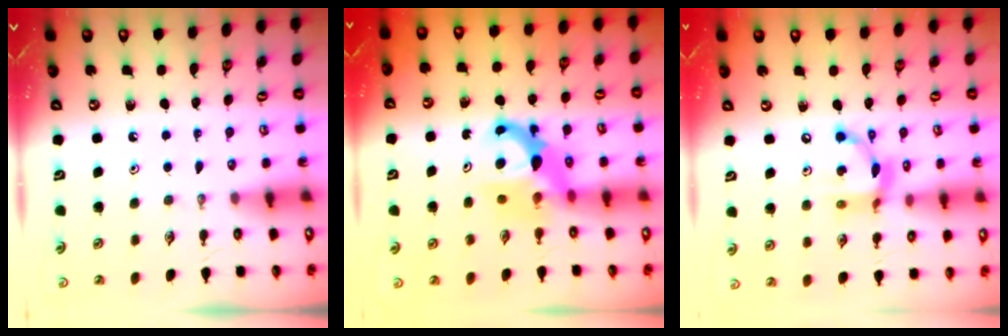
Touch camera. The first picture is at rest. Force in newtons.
{"total": 7.5, "press": 7.5, "slide": 0.6}
{"total": 12.6, "press": 12.6, "slide": 0.8}